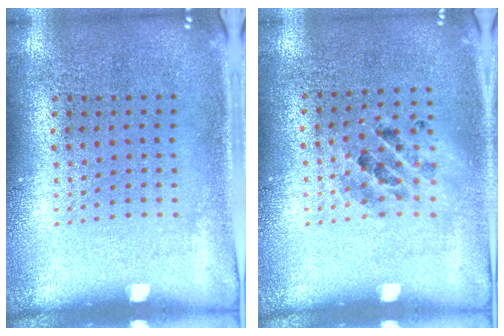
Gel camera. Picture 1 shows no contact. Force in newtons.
{"total": 0.9, "press": 0.9, "slide": 0.3}